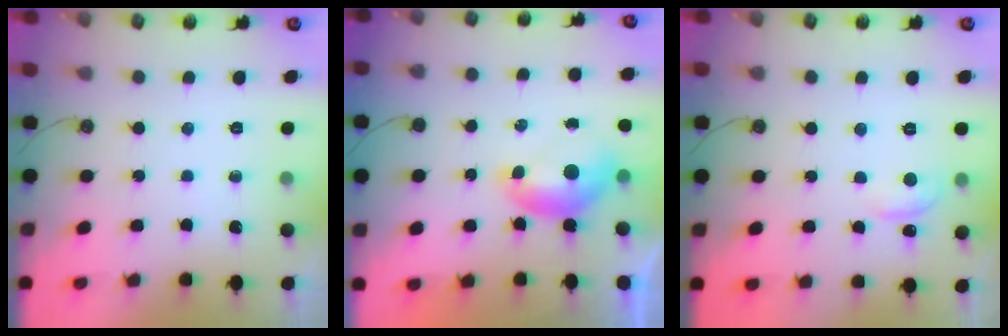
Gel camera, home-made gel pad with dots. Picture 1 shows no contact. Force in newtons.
{"total": 0.6, "press": 0.3, "slide": 0.6}
{"total": 1.1, "press": 0.8, "slide": 0.7}